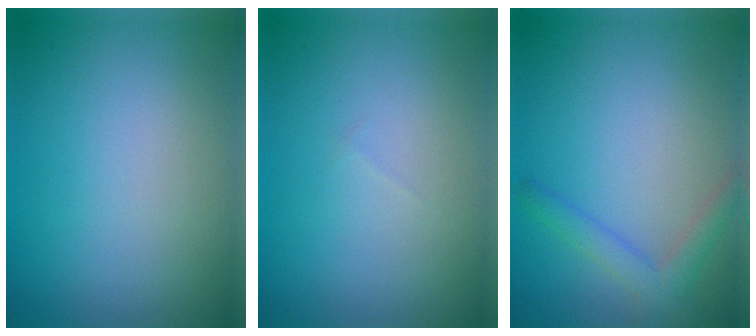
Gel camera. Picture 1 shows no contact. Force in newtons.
{"total": 0.0}
{"total": 2.3, "press": 2.3, "slide": 0.3}